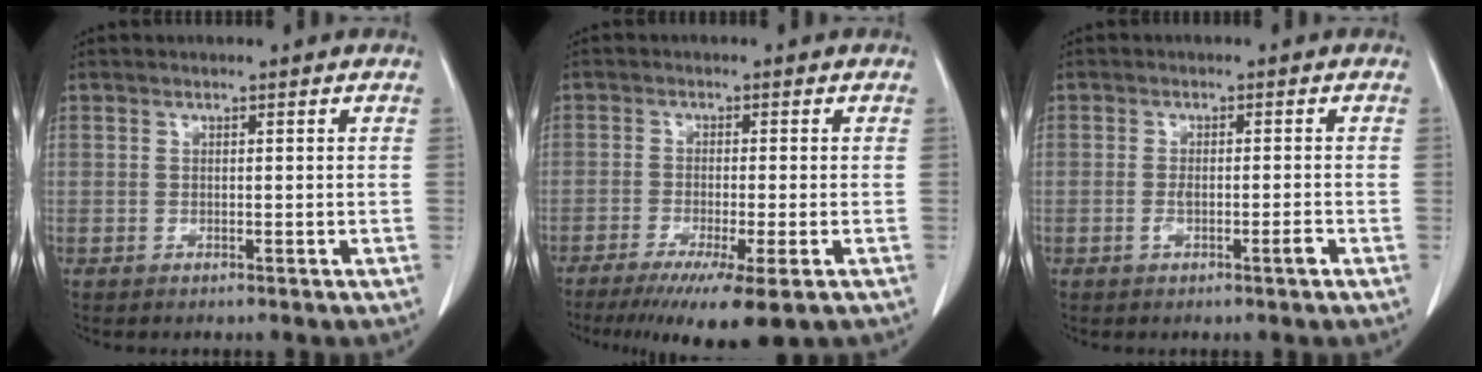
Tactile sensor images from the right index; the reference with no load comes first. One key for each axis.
{"total": 9.8, "fx": -6.4, "fy": 0.4, "fz": 7.5, "tx": -0.112, "ty": -0.025, "tz": -0.098}
{"total": 2.6, "fx": -1.2, "fy": 0.3, "fz": 2.3, "tx": -0.044, "ty": 0.000, "tz": -0.018}